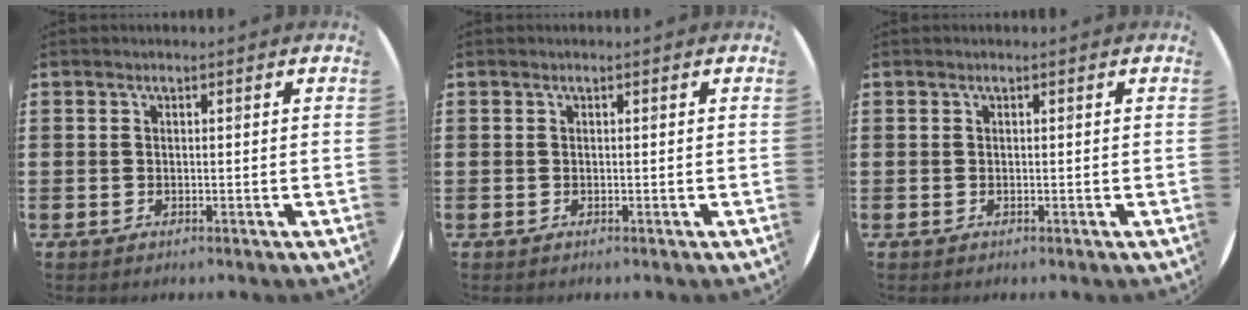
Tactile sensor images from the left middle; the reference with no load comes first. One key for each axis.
{"total": 0.0}
{"total": 0.0}